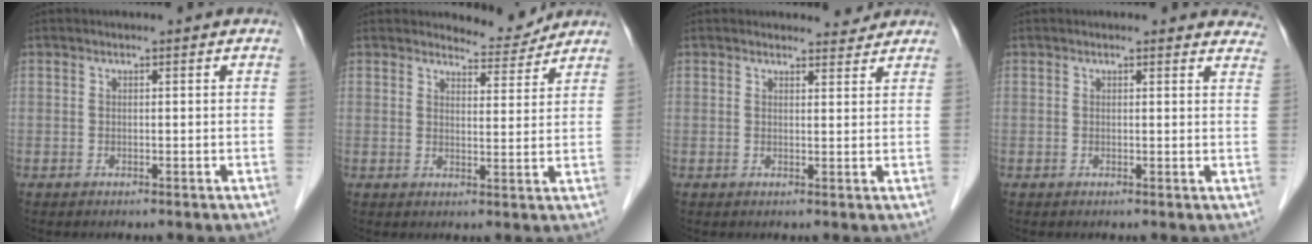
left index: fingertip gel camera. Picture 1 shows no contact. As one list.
[{"total": 4.1, "force": [4.0, 0.5, -0.5], "torque": [-0.001, -0.015, 0.057]}, {"total": 2.4, "force": [2.3, 0.4, -0.3], "torque": [-0.001, -0.009, 0.025]}, {"total": 7.2, "force": [6.8, 2.0, 0.9], "torque": [0.025, -0.011, 0.039]}]